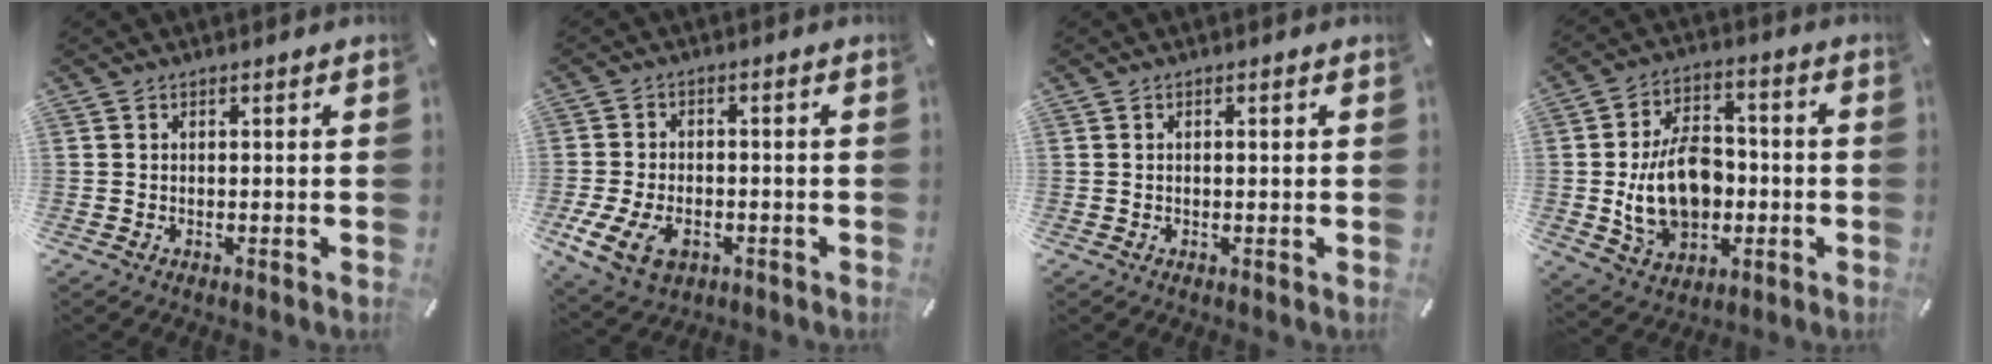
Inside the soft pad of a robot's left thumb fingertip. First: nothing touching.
{"total": 8.6, "force": [-3.2, 5.9, 5.3], "torque": [-0.122, 0.008, -0.057]}
{"total": 0.9, "force": [0.1, 0.2, 0.8], "torque": [-0.016, 0.002, 0.001]}
{"total": 16.1, "force": [-1.9, 11.6, 11.0], "torque": [-0.199, 0.009, -0.033]}